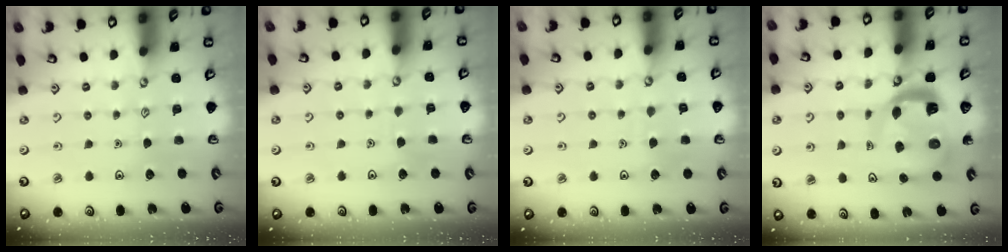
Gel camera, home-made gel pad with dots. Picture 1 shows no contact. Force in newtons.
{"total": 2.5, "press": 2.5, "slide": 0.2}
{"total": 4.7, "press": 4.6, "slide": 0.4}
{"total": 10.0, "press": 9.9, "slide": 1.3}